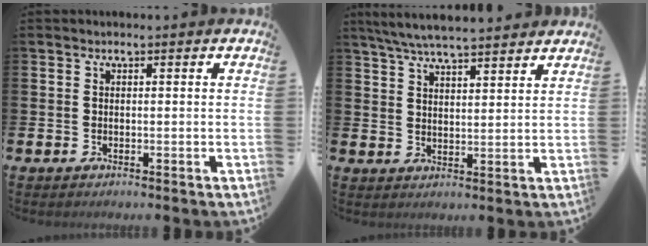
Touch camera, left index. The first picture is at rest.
{"total": 6.3, "force": [6.0, 0.4, 1.9], "torque": [-0.059, -0.022, 0.111]}